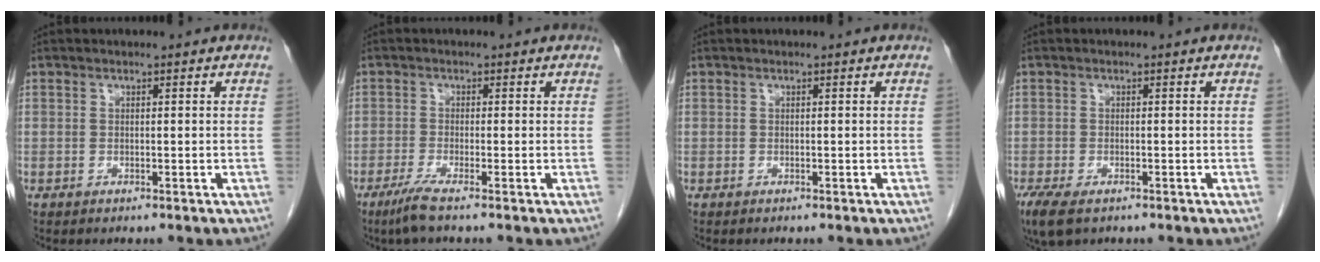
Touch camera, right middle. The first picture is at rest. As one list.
[{"total": 3.0, "force": [-2.0, -0.4, 2.2], "torque": [-0.053, -0.011, -0.045]}, {"total": 0.0}, {"total": 5.8, "force": [-3.9, 2.3, 3.6], "torque": [-0.076, -0.018, -0.063]}]